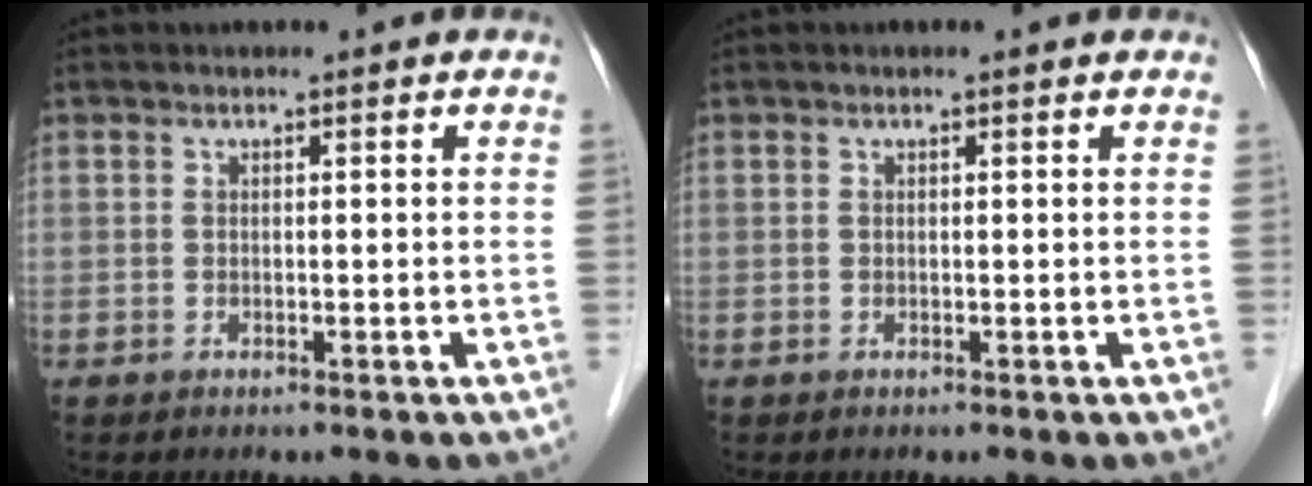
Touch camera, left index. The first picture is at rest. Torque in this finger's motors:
{"motor_torque": [0.35, -0.30, 0.11, 0.00]}